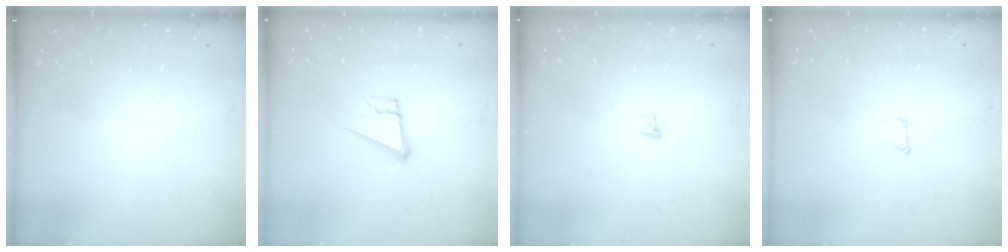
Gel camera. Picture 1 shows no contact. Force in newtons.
{"total": 10.6, "press": 10.1, "slide": 3.3}
{"total": 4.3, "press": 4.1, "slide": 1.0}
{"total": 1.7, "press": 1.7, "slide": 0.0}